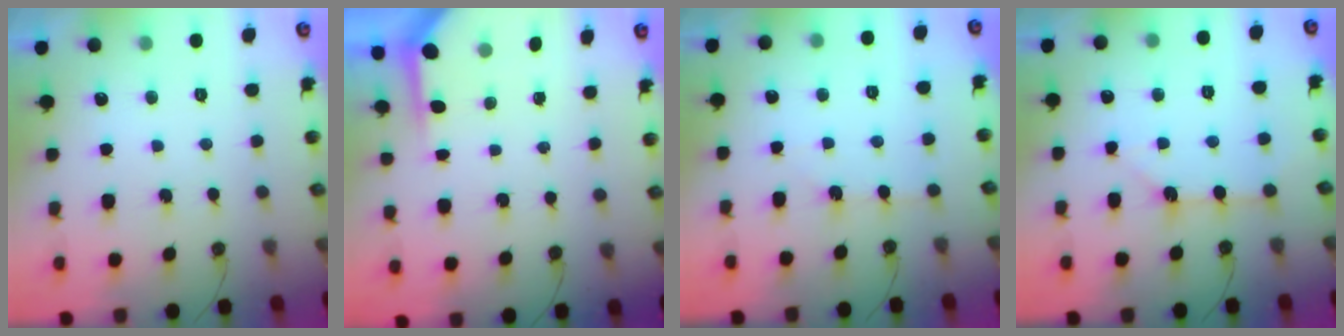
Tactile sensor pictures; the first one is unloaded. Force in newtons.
{"total": 3.6, "press": 3.6, "slide": 0.3}
{"total": 2.7, "press": 2.7, "slide": 0.4}
{"total": 2.7, "press": 2.6, "slide": 0.3}